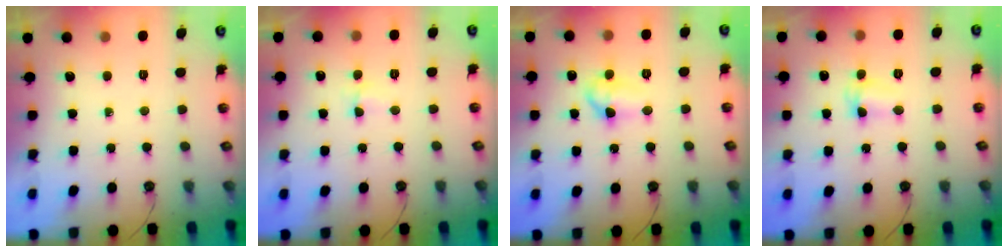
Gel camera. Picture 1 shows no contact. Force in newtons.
{"total": 2.1, "press": 2.1, "slide": 0.5}
{"total": 7.3, "press": 7.2, "slide": 0.8}
{"total": 3.1, "press": 3.1, "slide": 0.5}